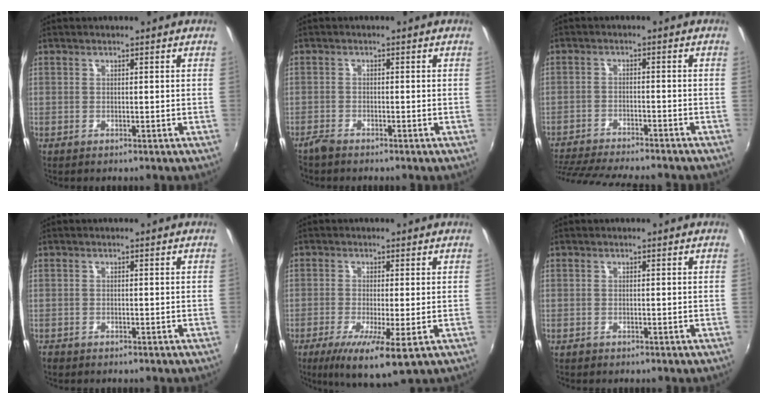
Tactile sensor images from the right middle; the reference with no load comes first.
{"total": 2.2, "force": [-2.0, 0.6, 0.6], "torque": [-0.022, -0.005, -0.042]}
{"total": 15.5, "force": [-13.7, 2.1, 6.9], "torque": [-0.150, -0.026, -0.213]}
{"total": 1.2, "force": [-1.0, 0.5, 0.3], "torque": [-0.011, -0.002, -0.018]}
{"total": 8.8, "force": [-3.5, 1.0, 8.0], "torque": [-0.160, -0.029, -0.060]}
{"total": 0.6, "force": [-0.5, 0.3, 0.0], "torque": [-0.002, -0.002, -0.009]}